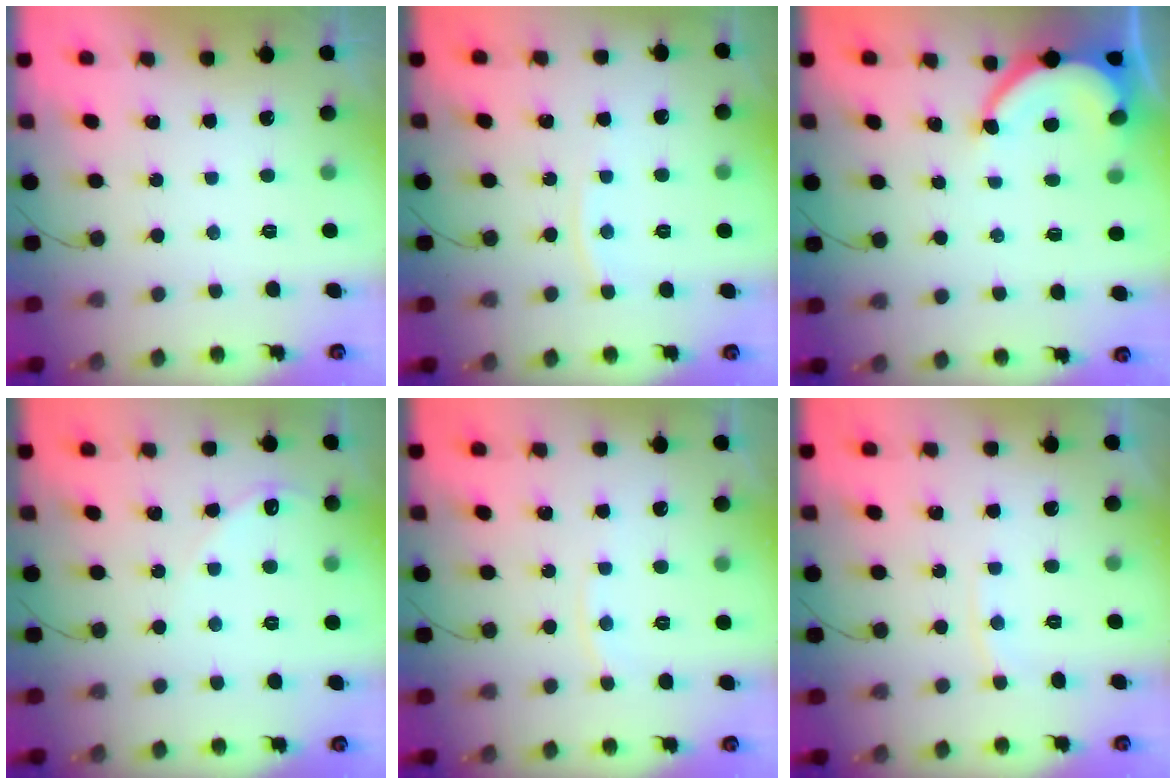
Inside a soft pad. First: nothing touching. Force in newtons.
{"total": 4.4, "press": 4.3, "slide": 0.5}
{"total": 6.7, "press": 6.7, "slide": 0.6}
{"total": 5.2, "press": 5.2, "slide": 0.6}
{"total": 4.5, "press": 4.5, "slide": 0.4}
{"total": 3.1, "press": 3.0, "slide": 0.3}